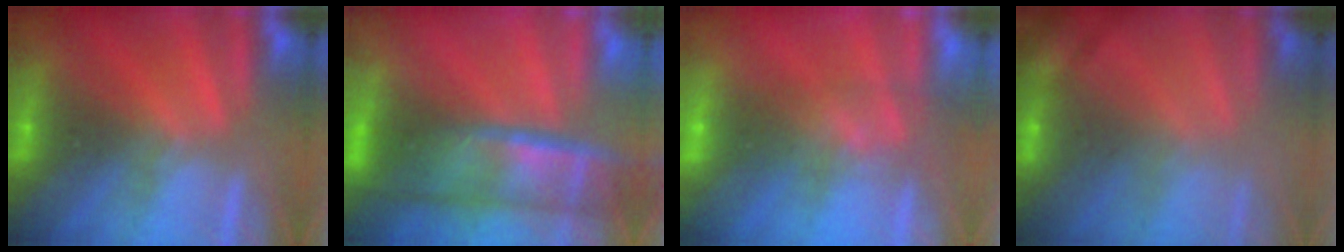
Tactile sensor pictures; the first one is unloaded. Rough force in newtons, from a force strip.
{"total": 5.5}
{"total": 7.3}
{"total": 3.1}